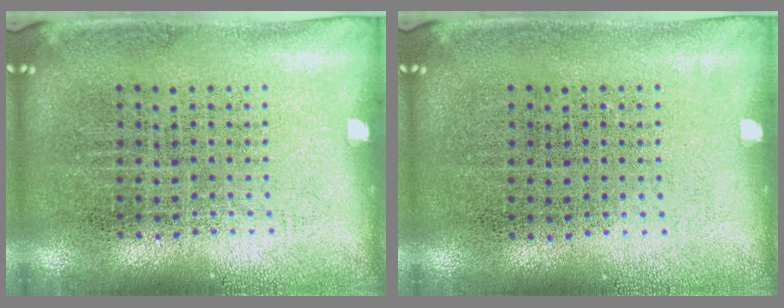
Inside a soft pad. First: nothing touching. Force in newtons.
{"total": 0.0}